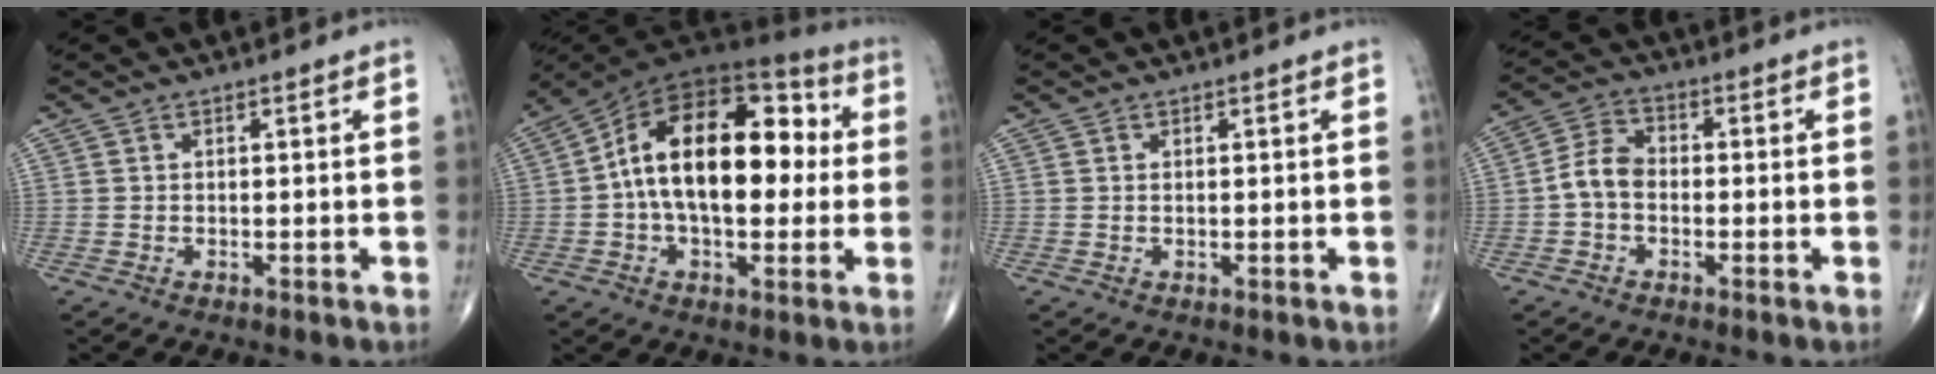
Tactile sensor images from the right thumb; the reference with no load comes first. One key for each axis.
{"total": 21.4, "fx": 1.4, "fy": 11.9, "fz": 17.8, "tx": -0.266, "ty": 0.039, "tz": 0.011}
{"total": 0.0}
{"total": 5.6, "fx": -1.2, "fy": 3.9, "fz": 3.8, "tx": -0.067, "ty": 0.019, "tz": -0.035}